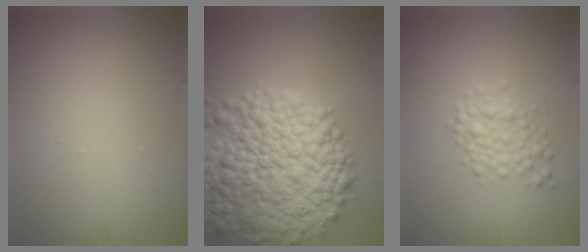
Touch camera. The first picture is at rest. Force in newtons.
{"total": 11.4, "press": 11.4, "slide": 0.6}
{"total": 2.6, "press": 2.6, "slide": 0.1}